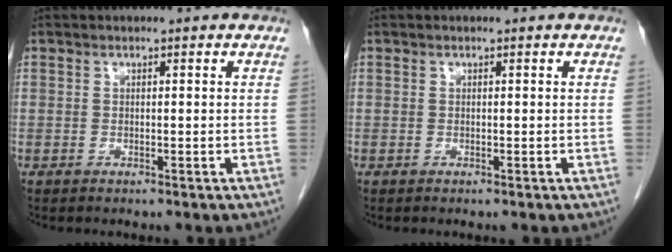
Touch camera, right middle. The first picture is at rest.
{"total": 0.0}